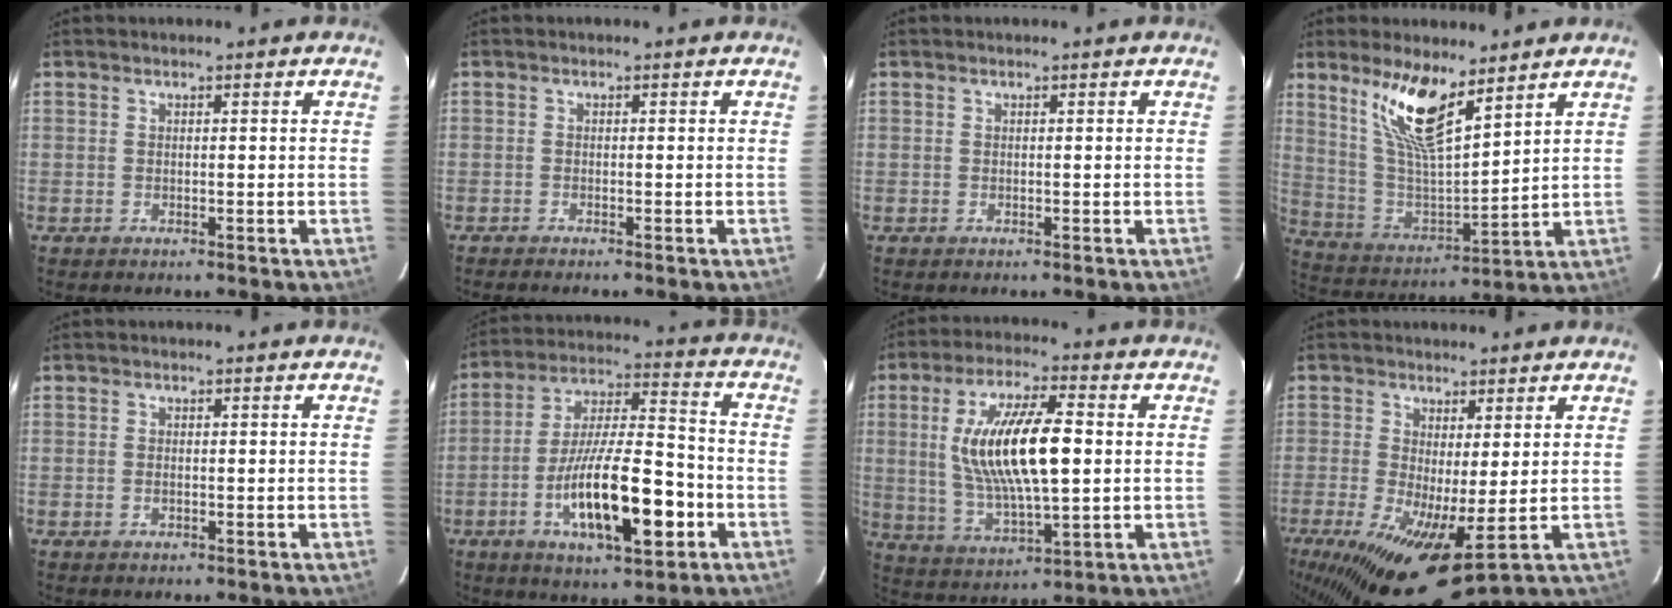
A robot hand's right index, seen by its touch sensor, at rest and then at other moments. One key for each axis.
{"total": 1.3, "fx": -1.2, "fy": 0.0, "fz": 0.5, "tx": -0.018, "ty": -0.005, "tz": -0.020}
{"total": 0.0}
{"total": 13.4, "fx": 8.8, "fy": 3.5, "fz": 9.5, "tx": -0.187, "ty": 0.000, "tz": 0.183}
{"total": 0.7, "fx": -0.3, "fy": 0.4, "fz": 0.5, "tx": -0.009, "ty": 0.001, "tz": -0.006}
{"total": 18.1, "fx": -6.5, "fy": 5.2, "fz": 16.0, "tx": -0.289, "ty": -0.002, "tz": -0.107}
{"total": 16.7, "fx": 1.8, "fy": 5.5, "fz": 15.7, "tx": -0.296, "ty": 0.002, "tz": 0.042}
{"total": 12.6, "fx": -3.1, "fy": 4.5, "fz": 11.3, "tx": -0.221, "ty": -0.029, "tz": -0.051}